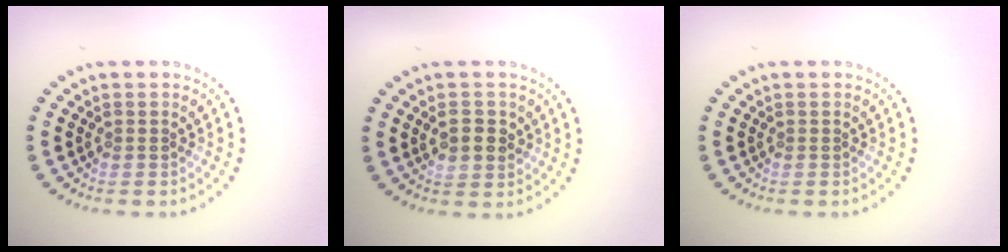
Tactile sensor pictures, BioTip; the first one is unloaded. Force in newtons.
{"total": 2.6, "press": 2.6, "slide": 0.3}
{"total": 0.0}